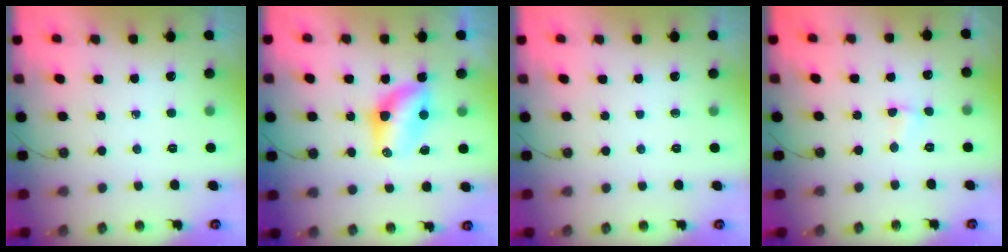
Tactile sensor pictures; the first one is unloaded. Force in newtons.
{"total": 9.3, "press": 8.4, "slide": 4.1}
{"total": 0.0}
{"total": 1.3, "press": 1.2, "slide": 0.4}